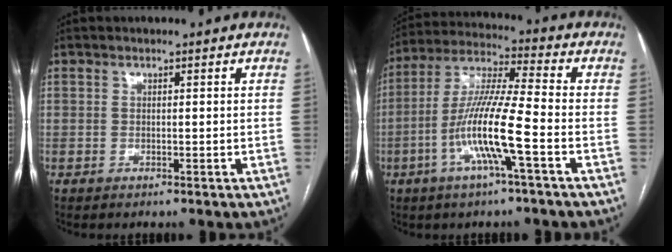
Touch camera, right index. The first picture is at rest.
{"total": 12.6, "force": [-4.1, 0.0, 11.9], "torque": [-0.240, -0.001, -0.085]}